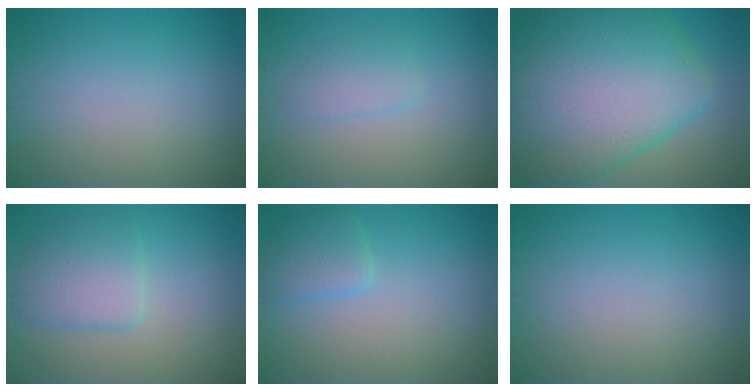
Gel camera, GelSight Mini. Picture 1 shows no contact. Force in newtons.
{"total": 1.6, "press": 1.6, "slide": 0.1}
{"total": 13.6, "press": 13.6, "slide": 0.4}
{"total": 3.6, "press": 3.6, "slide": 0.2}
{"total": 2.1, "press": 2.1, "slide": 0.2}
{"total": 0.0}